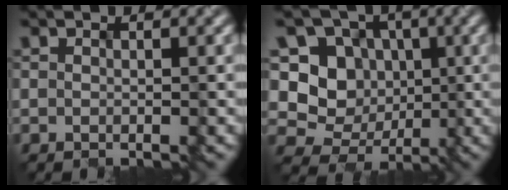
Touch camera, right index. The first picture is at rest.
{"total": 7.0, "force": [0.3, 6.3, 3.1], "torque": [-0.038, -0.003, -0.016]}